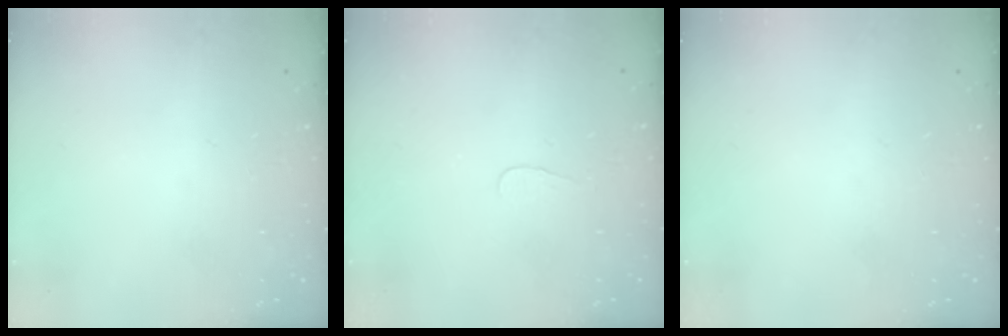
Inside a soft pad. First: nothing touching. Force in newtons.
{"total": 2.8, "press": 2.7, "slide": 0.3}
{"total": 0.0}